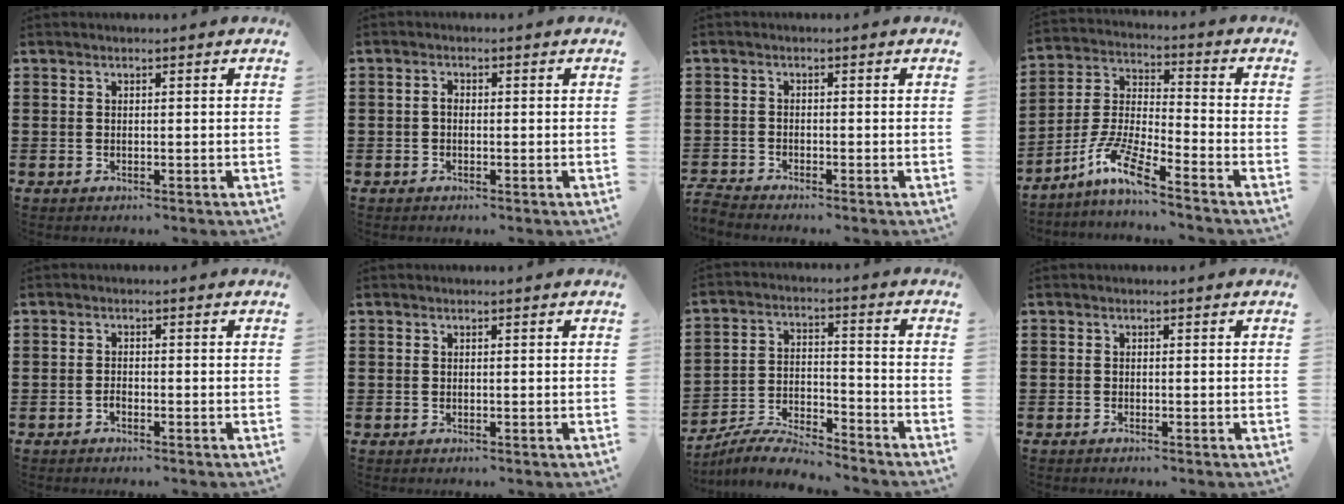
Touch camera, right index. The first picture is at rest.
{"total": 1.3, "force": [-0.3, 0.8, 1.0], "torque": [-0.019, 0.002, -0.007]}
{"total": 1.8, "force": [-1.8, -0.2, 0.0], "torque": [-0.005, -0.002, -0.038]}
{"total": 8.7, "force": [-6.2, 0.7, 6.0], "torque": [-0.147, -0.017, -0.126]}
{"total": 1.0, "force": [-0.8, 0.4, 0.5], "torque": [-0.012, -0.004, -0.013]}
{"total": 0.0}
{"total": 6.6, "force": [-6.4, 0.6, 1.6], "torque": [-0.035, 0.006, -0.124]}
{"total": 0.5, "force": [-0.5, -0.2, 0.2], "torque": [-0.006, -0.006, -0.008]}